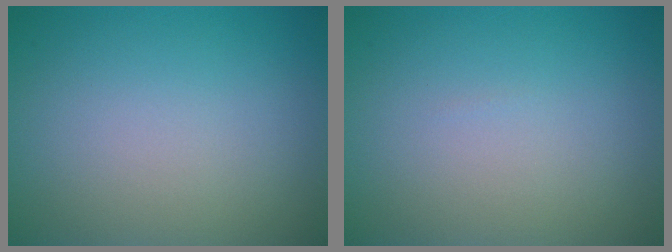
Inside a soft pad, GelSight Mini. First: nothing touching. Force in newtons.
{"total": 0.0}